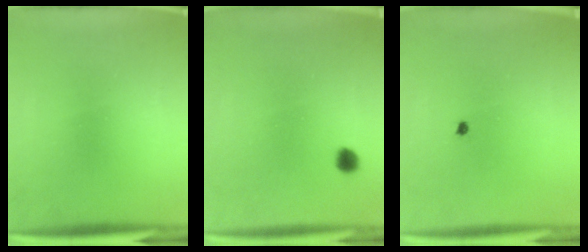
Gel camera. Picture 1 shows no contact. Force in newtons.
{"total": 1.9}
{"total": 0.5}